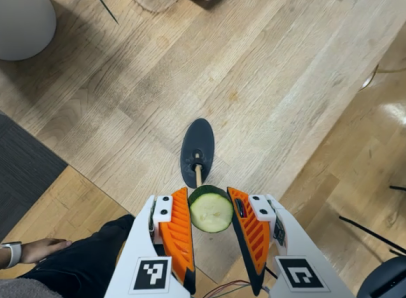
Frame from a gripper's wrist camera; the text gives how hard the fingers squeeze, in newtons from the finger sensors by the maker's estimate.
{"total": 7.9, "left": 7.5, "right": 8.3}